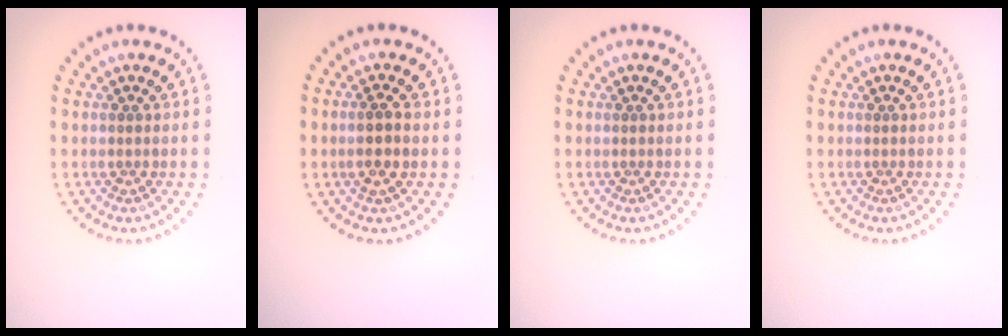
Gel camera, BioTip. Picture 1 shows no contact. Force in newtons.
{"total": 1.6, "press": 1.5, "slide": 0.5}
{"total": 0.0}
{"total": 0.0}